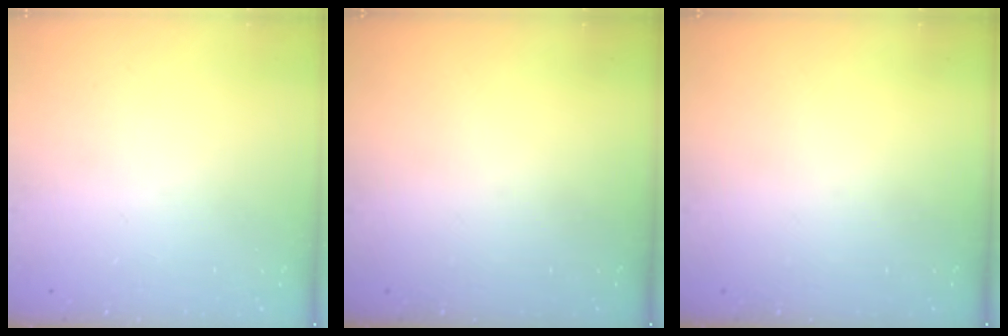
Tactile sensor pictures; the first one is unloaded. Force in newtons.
{"total": 0.0}
{"total": 0.0}